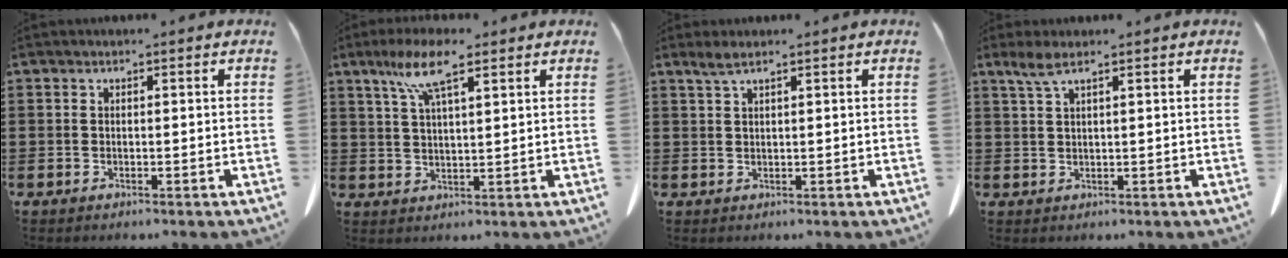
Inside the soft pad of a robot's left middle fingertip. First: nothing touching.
{"total": 7.3, "force": [4.5, 1.2, 5.6], "torque": [-0.120, 0.005, 0.078]}
{"total": 1.7, "force": [1.3, 0.0, 1.1], "torque": [-0.024, 0.000, 0.024]}
{"total": 2.3, "force": [1.6, 0.1, 1.7], "torque": [-0.038, 0.000, 0.028]}